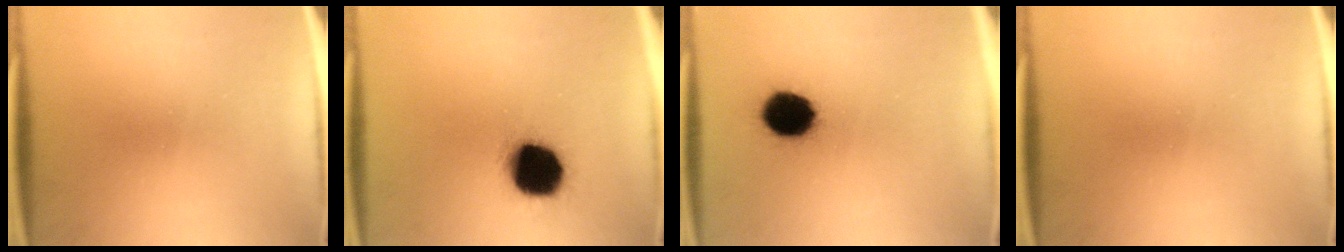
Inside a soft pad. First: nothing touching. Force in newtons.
{"total": 17.1}
{"total": 11.4}
{"total": 0.0}